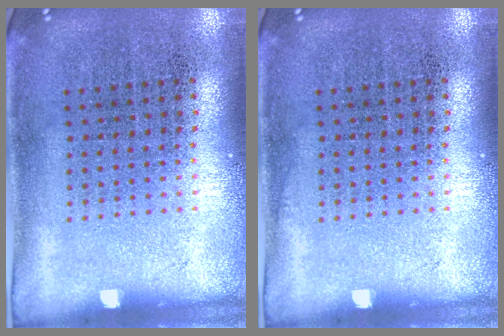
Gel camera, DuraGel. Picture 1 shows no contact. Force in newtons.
{"total": 0.0}